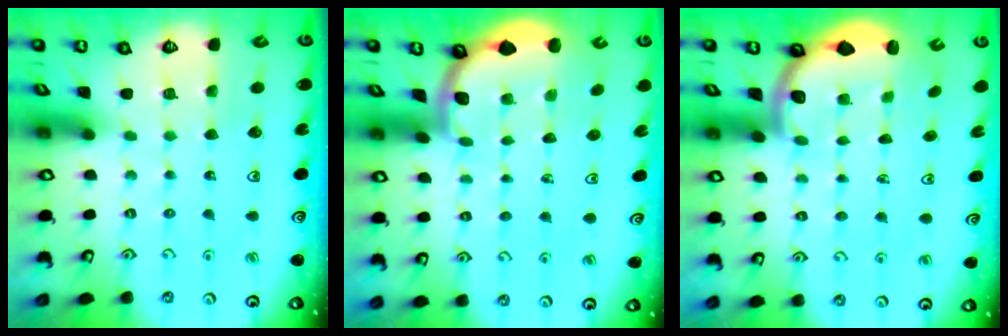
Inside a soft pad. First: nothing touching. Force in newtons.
{"total": 1.8, "press": 1.8, "slide": 0.1}
{"total": 2.5, "press": 2.4, "slide": 0.7}